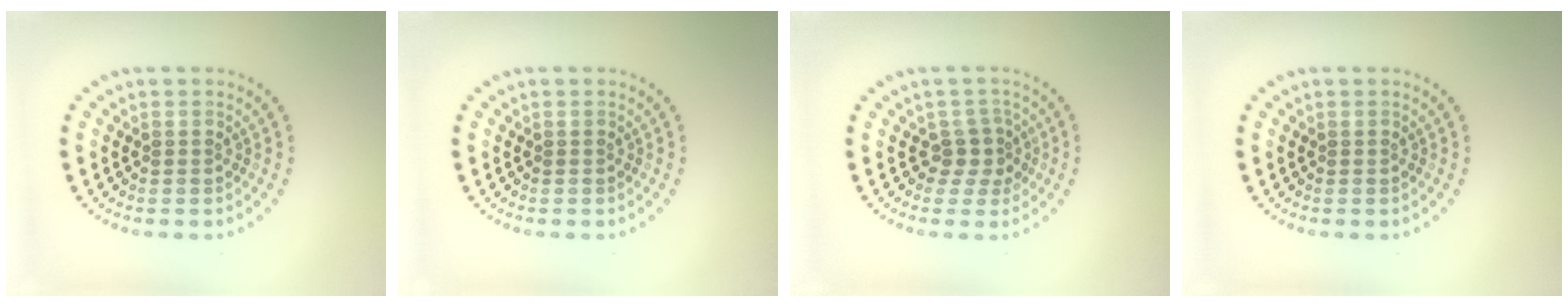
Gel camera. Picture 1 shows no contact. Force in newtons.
{"total": 0.0}
{"total": 2.0, "press": 1.5, "slide": 1.4}
{"total": 0.0}